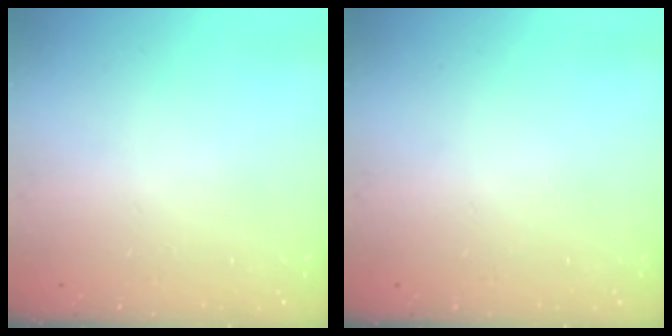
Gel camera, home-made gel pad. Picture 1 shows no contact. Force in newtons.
{"total": 0.0}